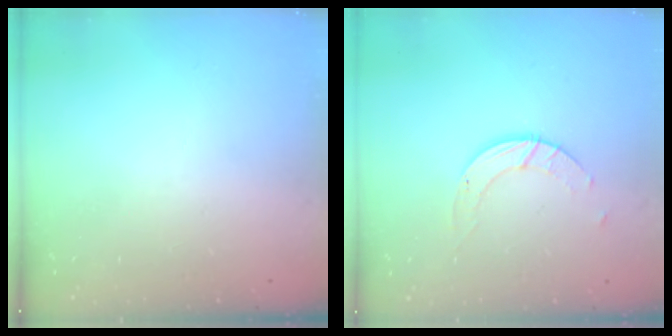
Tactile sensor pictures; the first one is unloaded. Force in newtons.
{"total": 3.0, "press": 3.0, "slide": 0.3}